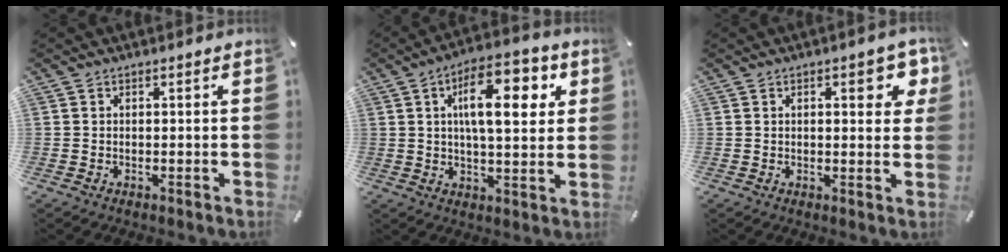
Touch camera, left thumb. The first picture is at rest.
{"total": 15.0, "force": [5.0, 6.0, 12.9], "torque": [-0.201, -0.002, 0.076]}
{"total": 6.7, "force": [2.6, 2.8, 5.5], "torque": [-0.061, -0.010, 0.035]}